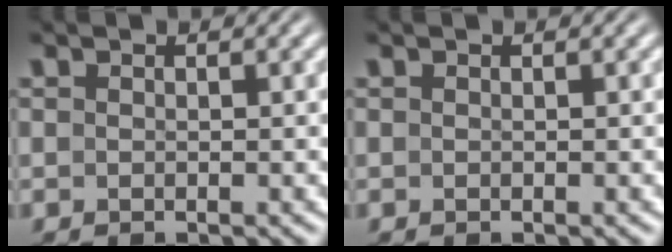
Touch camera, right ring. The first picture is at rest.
{"total": 0.0}